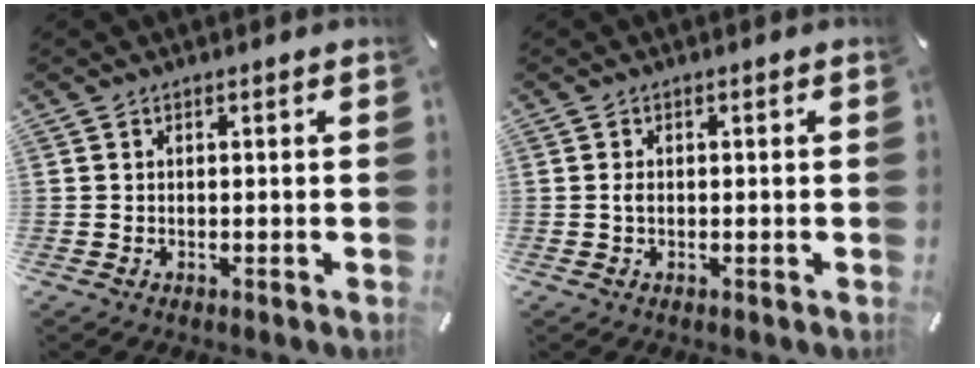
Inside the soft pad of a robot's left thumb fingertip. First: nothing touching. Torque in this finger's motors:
{"motor_torque": [0.32, 0.31, 0.43, 0.09, 0.01]}